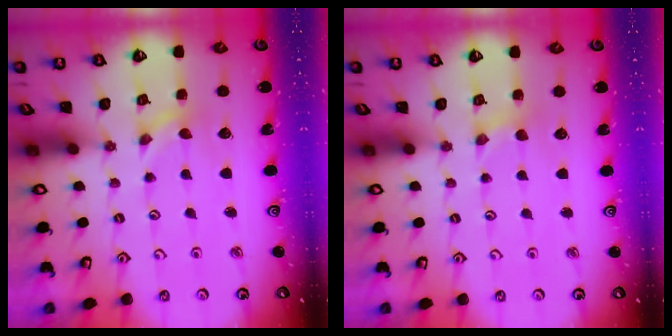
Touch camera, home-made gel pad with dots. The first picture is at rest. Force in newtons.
{"total": 1.7, "press": 1.7, "slide": 0.3}